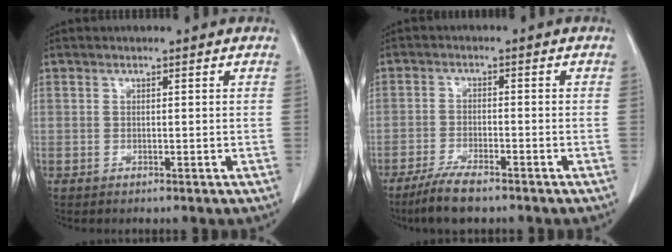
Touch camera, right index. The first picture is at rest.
{"total": 6.2, "force": [-4.8, 1.0, 3.8], "torque": [-0.073, -0.014, -0.084]}